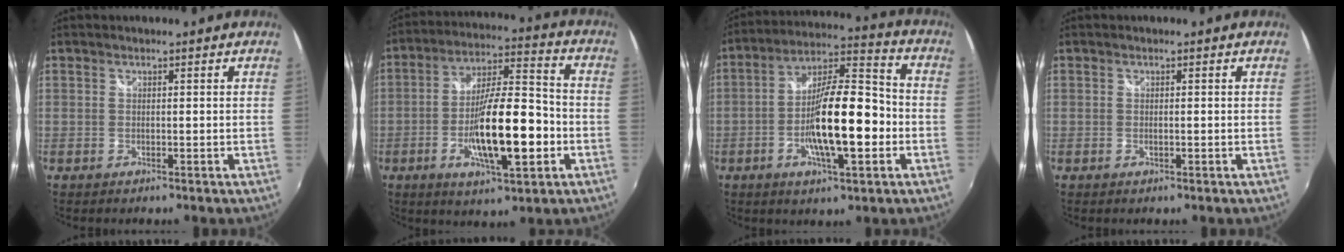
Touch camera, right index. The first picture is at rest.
{"total": 16.2, "force": [-4.6, 4.3, 15.0], "torque": [-0.266, 0.000, -0.075]}
{"total": 15.9, "force": [-3.9, 4.6, 14.8], "torque": [-0.258, 0.009, -0.067]}
{"total": 0.7, "force": [-0.2, 0.3, 0.6], "torque": [-0.013, -0.001, -0.003]}